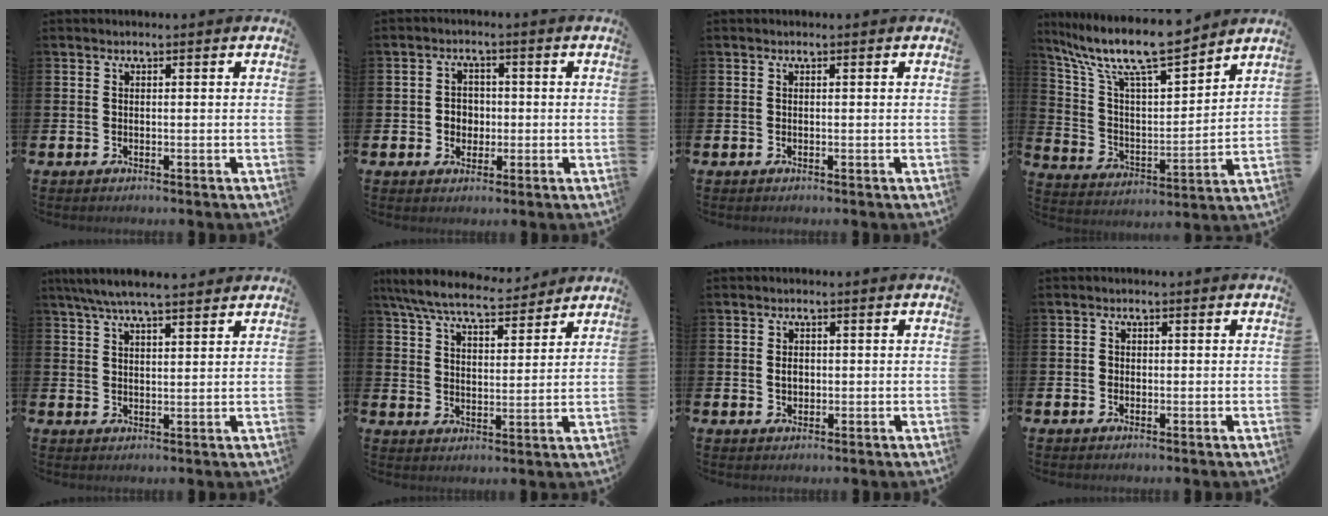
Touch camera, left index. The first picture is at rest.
{"total": 2.9, "force": [-0.2, 2.8, 0.9], "torque": [-0.005, 0.001, -0.015]}
{"total": 0.0}
{"total": 11.6, "force": [10.2, 1.8, 5.1], "torque": [-0.136, -0.062, 0.177]}
{"total": 5.9, "force": [5.4, 0.8, 2.4], "torque": [-0.057, -0.015, 0.098]}
{"total": 8.1, "force": [7.4, 1.5, 2.7], "torque": [-0.082, -0.034, 0.135]}
{"total": 1.7, "force": [0.2, 1.3, 1.0], "torque": [0.001, 0.001, -0.004]}
{"total": 0.9, "force": [-0.1, 0.8, 0.2], "torque": [0.008, 0.002, -0.008]}